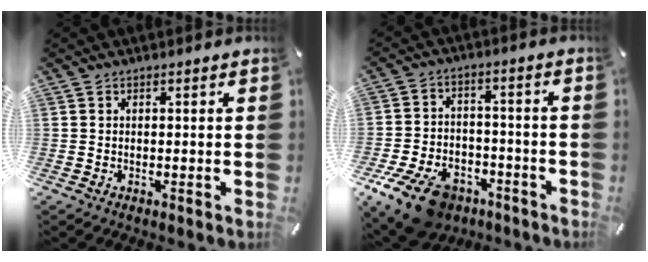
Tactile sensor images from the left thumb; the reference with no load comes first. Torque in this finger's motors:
{"motor_torque": [0.80, 1.41, 0.39, 0.16, 0.36]}